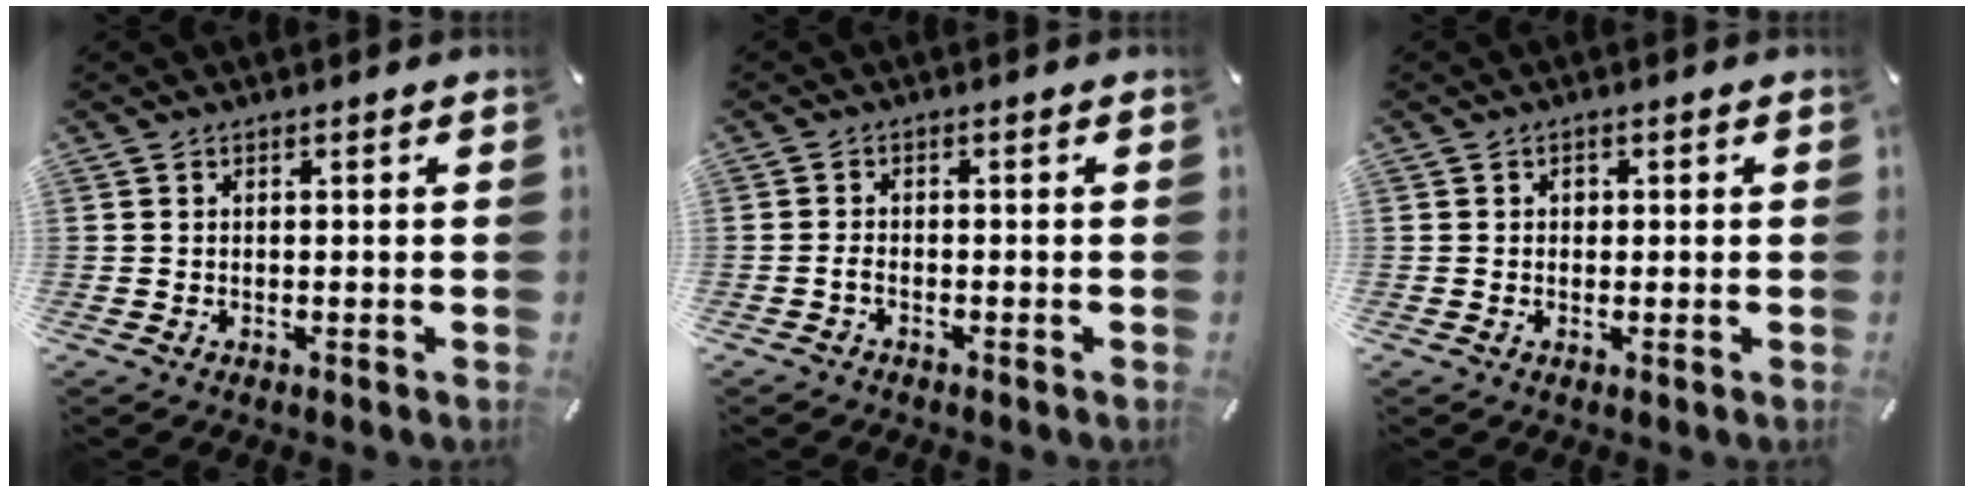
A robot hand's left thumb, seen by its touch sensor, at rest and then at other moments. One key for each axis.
{"total": 1.6, "fx": -1.0, "fy": 0.8, "fz": 0.9, "tx": -0.019, "ty": 0.003, "tz": -0.019}
{"total": 1.1, "fx": 0.1, "fy": 1.0, "fz": 0.4, "tx": 0.006, "ty": -0.001, "tz": -0.005}